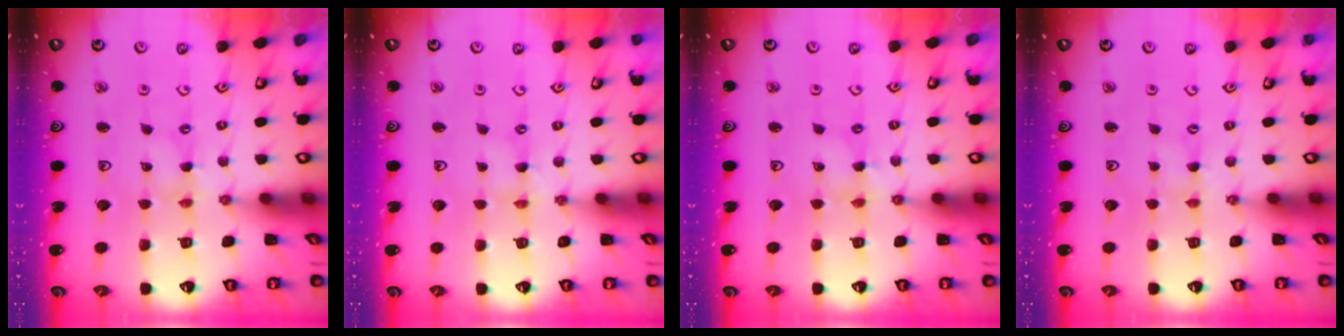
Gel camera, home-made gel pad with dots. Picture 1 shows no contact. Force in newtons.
{"total": 0.0}
{"total": 1.6, "press": 1.5, "slide": 0.2}
{"total": 0.0}